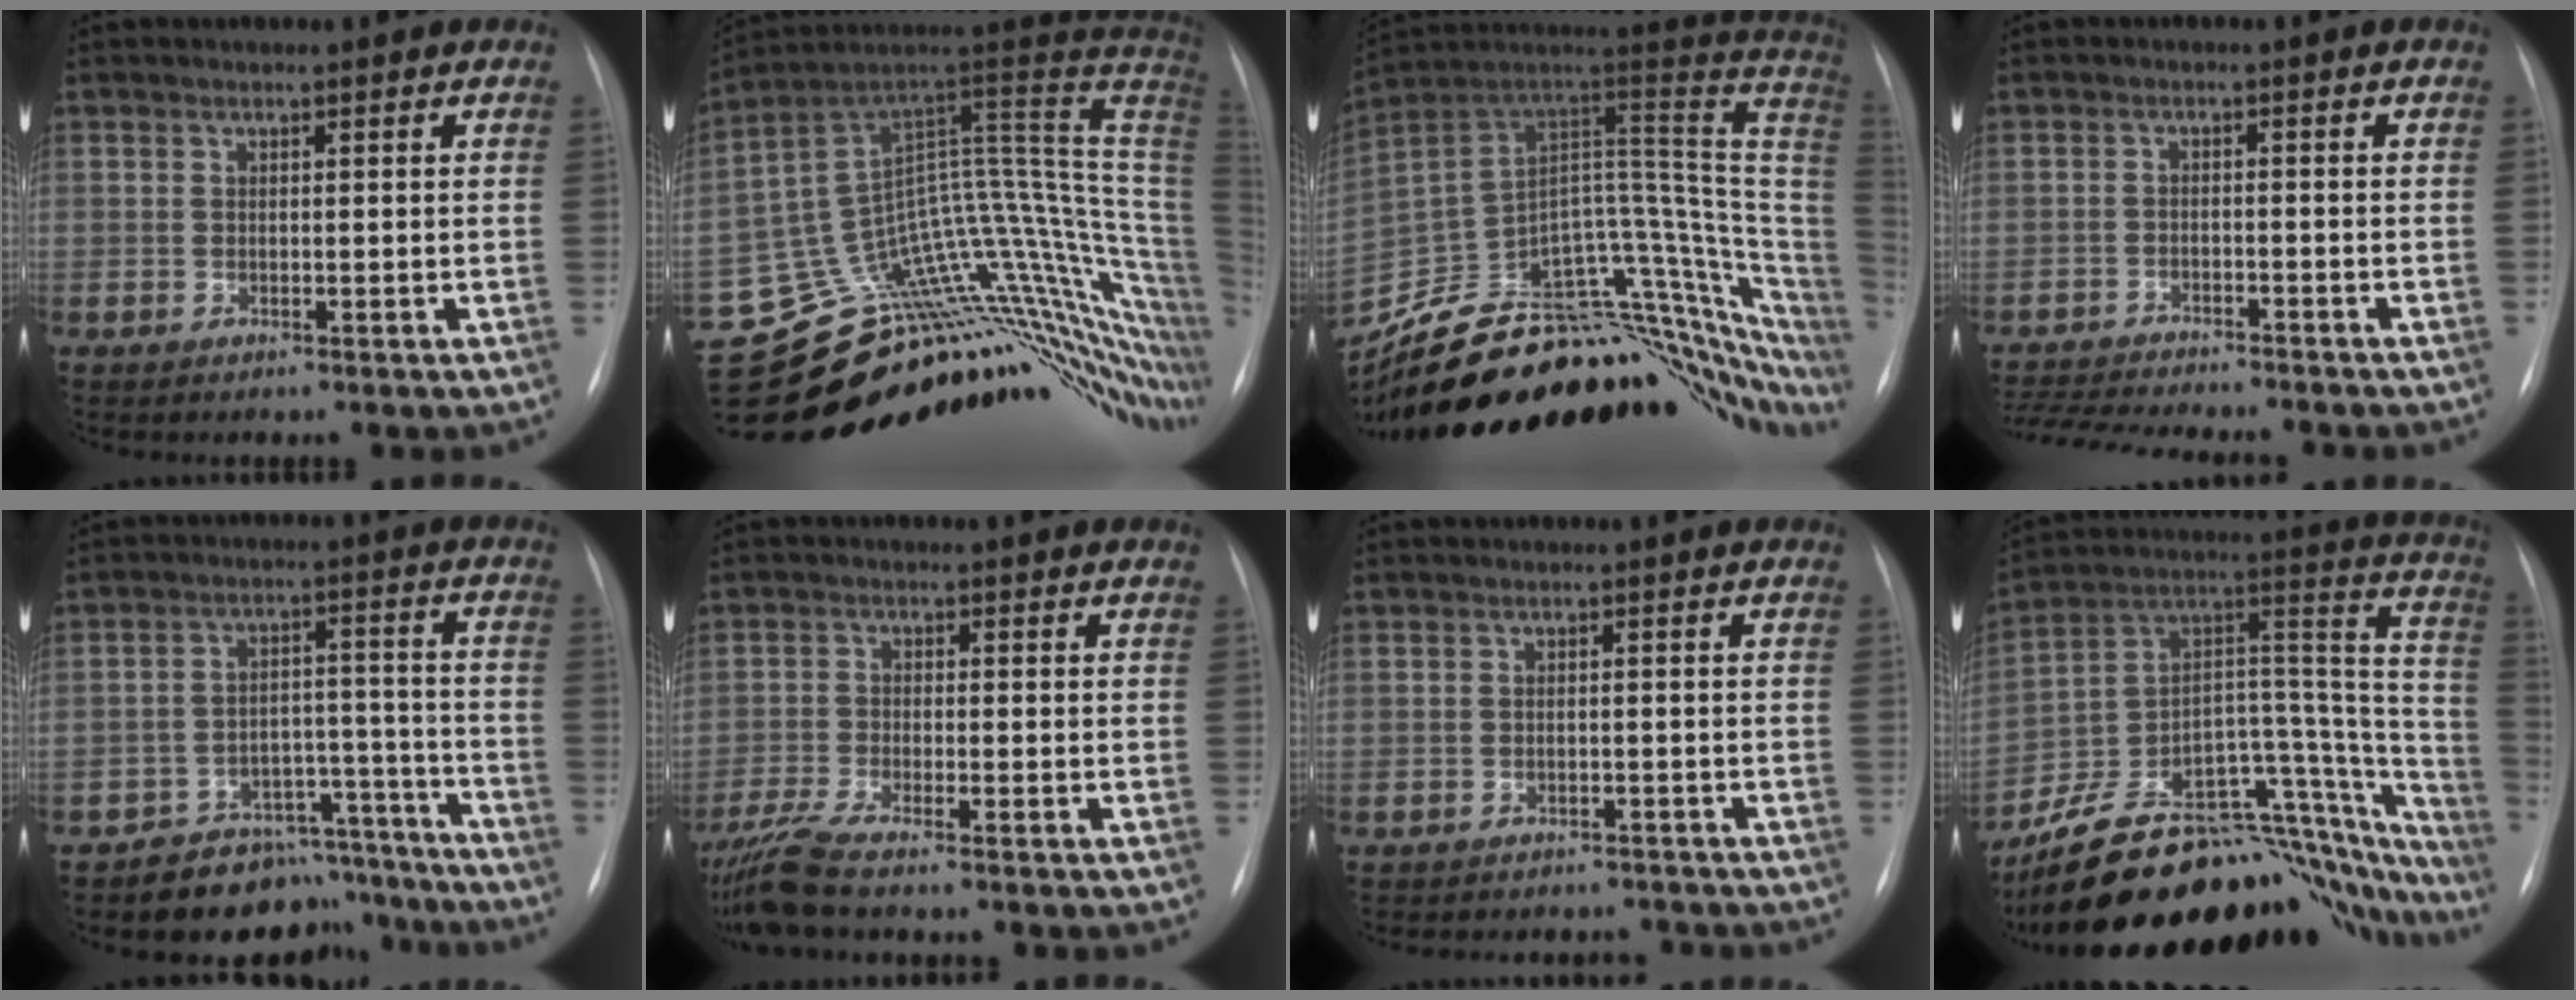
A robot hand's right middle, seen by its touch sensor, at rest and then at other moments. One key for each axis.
{"total": 25.6, "fx": -19.9, "fy": 6.7, "fz": 14.7, "tx": -0.081, "ty": 0.049, "tz": -0.284}
{"total": 32.0, "fx": -25.3, "fy": 7.6, "fz": 17.9, "tx": -0.140, "ty": 0.018, "tz": -0.348}
{"total": 14.3, "fx": -13.1, "fy": 1.9, "fz": 5.6, "tx": -0.107, "ty": -0.012, "tz": -0.189}
{"total": 10.4, "fx": -9.4, "fy": 4.4, "fz": 0.0, "tx": 0.032, "ty": 0.064, "tz": -0.133}
{"total": 6.5, "fx": -5.7, "fy": -0.3, "fz": 3.2, "tx": -0.068, "ty": -0.016, "tz": -0.104}
{"total": 8.7, "fx": -8.1, "fy": 2.7, "fz": 1.7, "tx": -0.025, "ty": 0.011, "tz": -0.091}
{"total": 35.6, "fx": -28.9, "fy": 11.6, "fz": 17.3, "tx": -0.185, "ty": 0.018, "tz": -0.412}